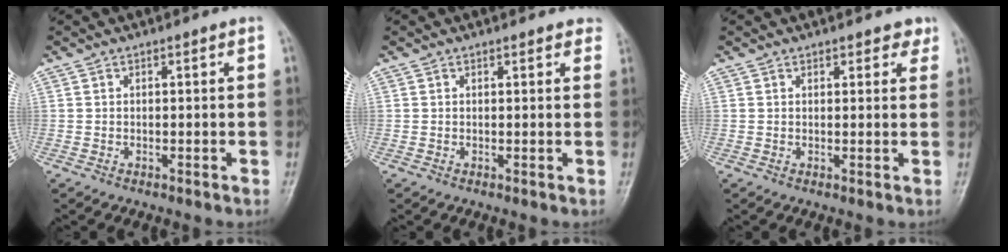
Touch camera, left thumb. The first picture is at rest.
{"total": 2.6, "force": [2.2, 0.9, 0.9], "torque": [0.005, -0.003, 0.014]}
{"total": 2.9, "force": [2.2, 1.4, 1.2], "torque": [0.010, -0.008, 0.022]}